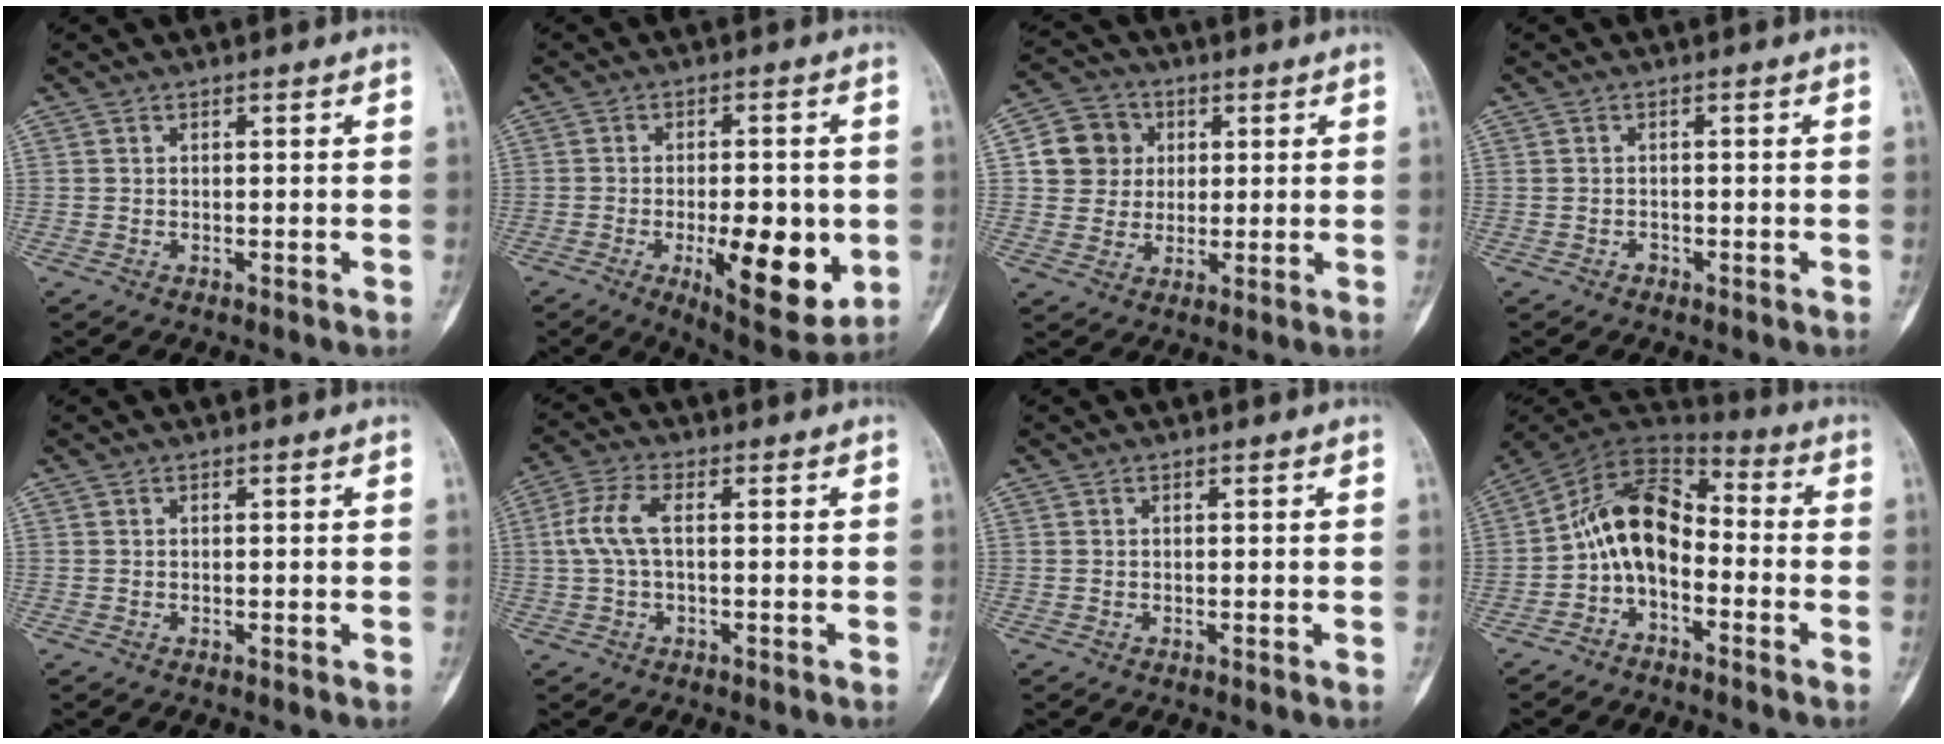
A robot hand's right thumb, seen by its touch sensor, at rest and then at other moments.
{"total": 14.6, "force": [-3.5, 5.7, 13.0], "torque": [-0.166, -0.012, -0.039]}
{"total": 8.6, "force": [1.9, 8.0, 2.6], "torque": [-0.015, 0.002, 0.027]}
{"total": 1.0, "force": [-0.5, 0.8, 0.2], "torque": [-0.001, 0.005, -0.011]}
{"total": 0.0}
{"total": 6.2, "force": [0.4, 2.6, 5.6], "torque": [-0.141, 0.017, 0.004]}
{"total": 0.0}
{"total": 12.0, "force": [-3.0, 7.7, 8.6], "torque": [-0.138, 0.074, -0.067]}